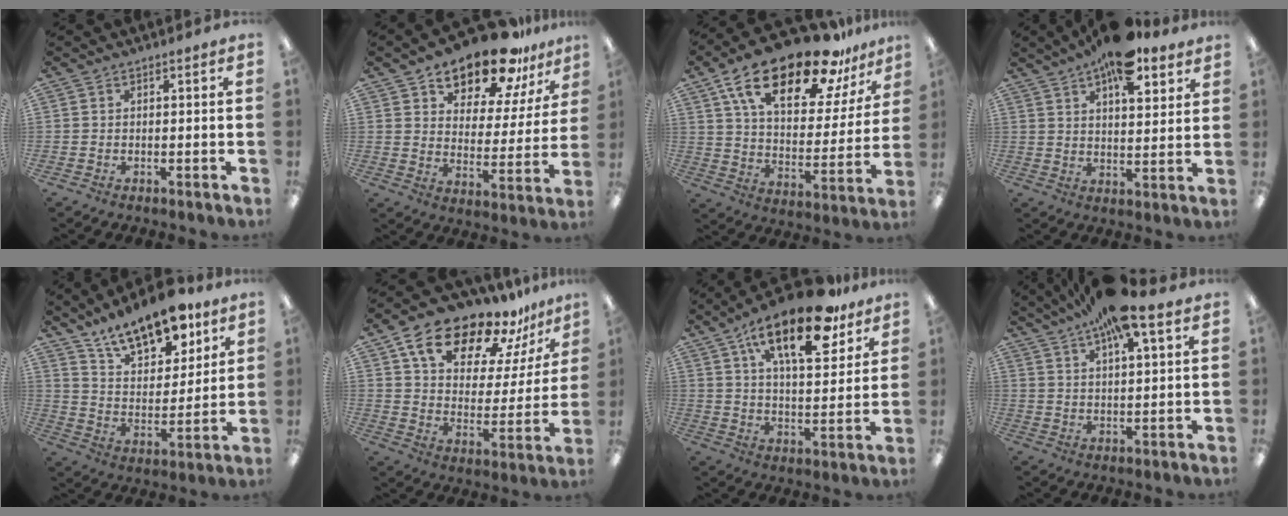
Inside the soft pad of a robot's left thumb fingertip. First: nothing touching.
{"total": 16.0, "force": [13.8, 5.9, 5.6], "torque": [-0.096, -0.104, 0.244]}
{"total": 25.0, "force": [16.6, 10.1, 15.7], "torque": [-0.270, -0.092, 0.282]}
{"total": 12.8, "force": [8.5, 5.3, 7.9], "torque": [-0.108, -0.041, 0.143]}
{"total": 15.7, "force": [12.0, 6.8, 7.6], "torque": [-0.124, -0.066, 0.212]}
{"total": 19.1, "force": [15.0, 8.4, 8.2], "torque": [-0.144, -0.108, 0.261]}
{"total": 20.9, "force": [13.1, 8.1, 14.0], "torque": [-0.214, -0.067, 0.212]}
{"total": 11.2, "force": [8.2, 2.2, 7.3], "torque": [-0.128, -0.036, 0.141]}